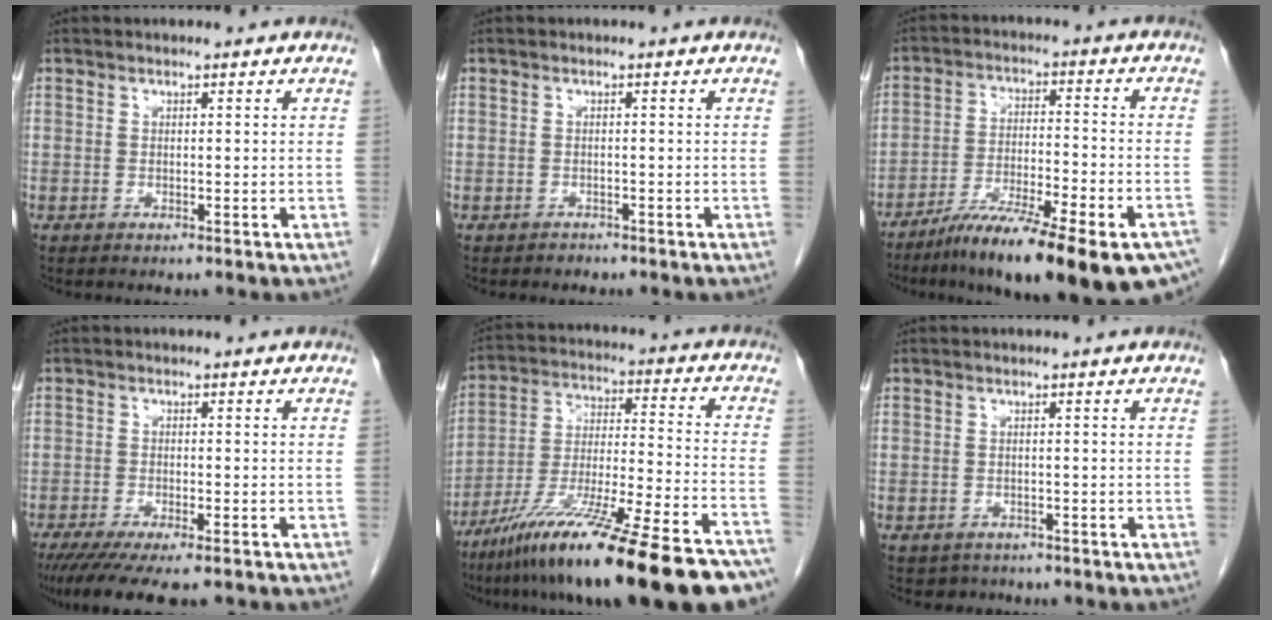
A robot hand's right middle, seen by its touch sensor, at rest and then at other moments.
{"total": 0.8, "force": [-0.6, 0.4, -0.1], "torque": [-0.006, 0.001, -0.013]}
{"total": 22.6, "force": [-16.5, 4.0, 14.8], "torque": [-0.169, -0.013, -0.249]}
{"total": 10.2, "force": [-8.1, 1.8, 6.0], "torque": [-0.086, -0.018, -0.124]}
{"total": 27.7, "force": [-20.6, 1.9, 18.5], "torque": [-0.241, -0.027, -0.336]}
{"total": 1.9, "force": [-1.4, 1.2, -0.2], "torque": [-0.004, 0.003, -0.021]}